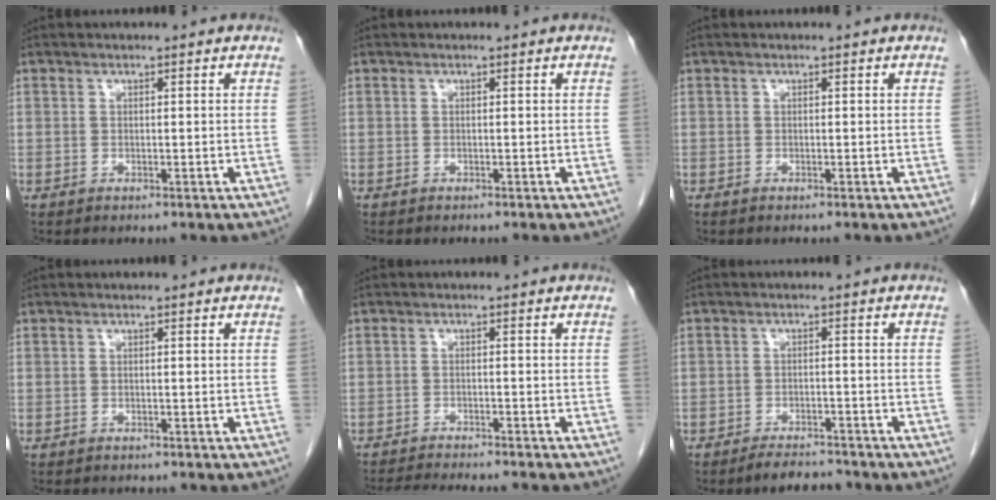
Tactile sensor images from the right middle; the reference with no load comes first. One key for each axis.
{"total": 0.8, "fx": -0.7, "fy": 0.3, "fz": 0.3, "tx": -0.009, "ty": -0.001, "tz": -0.006}
{"total": 0.0}
{"total": 1.4, "fx": -1.2, "fy": 0.5, "fz": 0.5, "tx": -0.012, "ty": -0.003, "tz": -0.010}
{"total": 8.7, "fx": -7.9, "fy": 0.3, "fz": 3.5, "tx": -0.049, "ty": -0.012, "tz": -0.120}
{"total": 3.8, "fx": -3.6, "fy": 1.0, "fz": 0.9, "tx": -0.016, "ty": -0.005, "tz": -0.058}